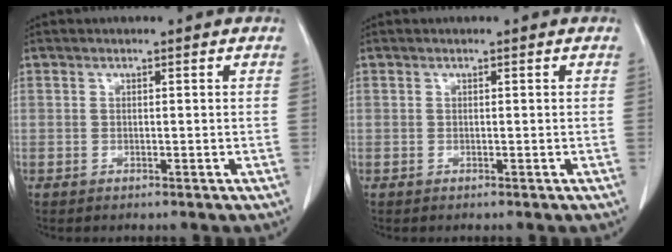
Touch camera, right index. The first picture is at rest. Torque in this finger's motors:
{"motor_torque": [0.00, 0.00, 0.00, 0.00]}